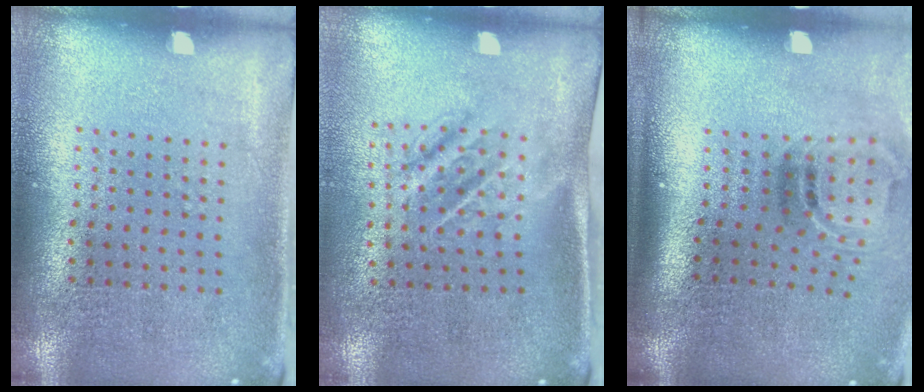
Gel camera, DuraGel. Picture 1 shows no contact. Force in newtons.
{"total": 1.8, "press": 1.2, "slide": 1.3}
{"total": 1.9, "press": 1.2, "slide": 1.5}